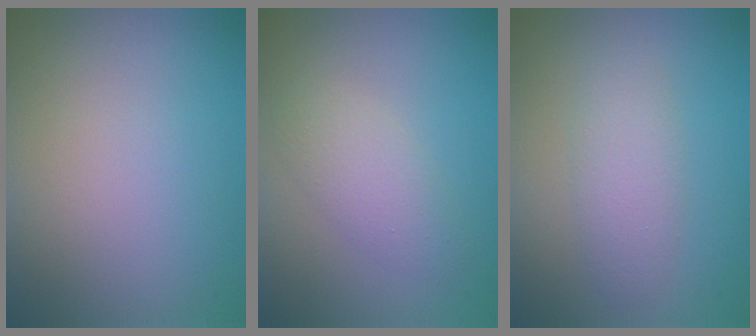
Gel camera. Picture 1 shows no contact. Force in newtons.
{"total": 2.7, "press": 2.7, "slide": 0.0}
{"total": 2.7, "press": 2.7, "slide": 0.1}